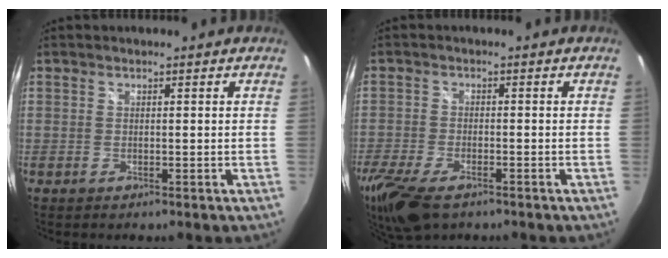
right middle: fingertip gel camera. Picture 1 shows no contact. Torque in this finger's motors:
{"motor_torque": [1.10, -1.04, 0.27, 0.12]}